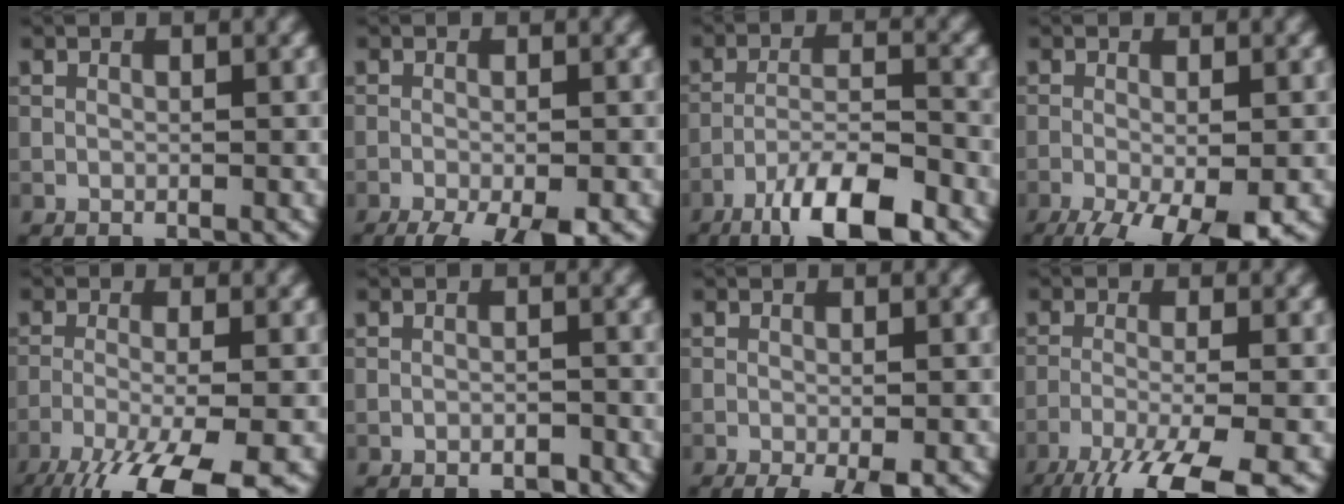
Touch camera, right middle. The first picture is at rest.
{"total": 7.0, "force": [-4.7, 1.7, 4.8], "torque": [-0.078, -0.030, -0.072]}
{"total": 8.7, "force": [-6.1, 2.0, 5.9], "torque": [-0.100, -0.001, -0.110]}
{"total": 8.6, "force": [-4.8, 2.5, 6.6], "torque": [-0.120, -0.024, -0.077]}
{"total": 10.5, "force": [-6.7, 2.5, 7.7], "torque": [-0.131, -0.022, -0.112]}
{"total": 1.1, "force": [-0.8, 0.4, 0.7], "torque": [-0.008, 0.000, -0.013]}
{"total": 3.3, "force": [-1.9, 0.7, 2.6], "torque": [-0.042, -0.003, -0.028]}
{"total": 9.4, "force": [-6.3, 2.0, 6.7], "torque": [-0.109, -0.018, -0.115]}